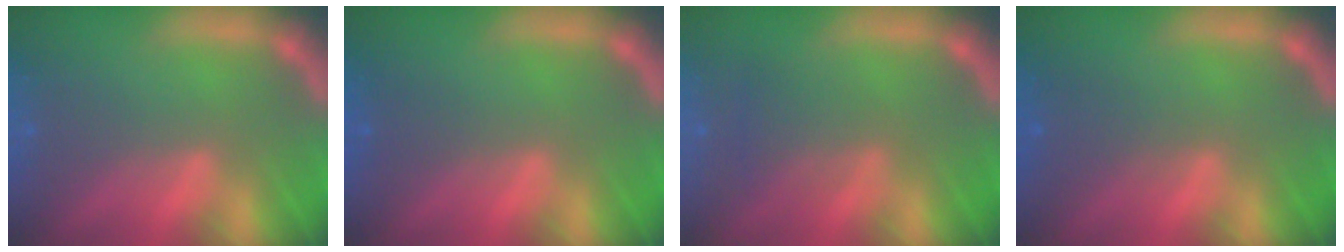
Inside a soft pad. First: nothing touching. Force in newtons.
{"total": 1.0}
{"total": 2.5}
{"total": 1.9}